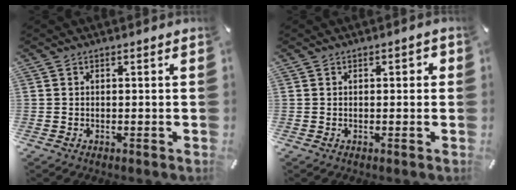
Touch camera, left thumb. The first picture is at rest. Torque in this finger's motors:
{"motor_torque": [-0.06, -0.08, -0.03, 0.15, -0.03]}